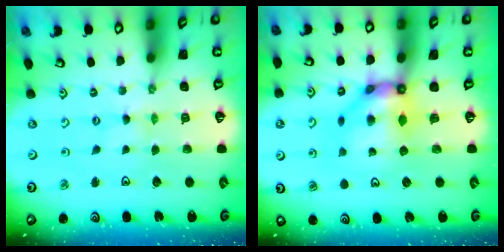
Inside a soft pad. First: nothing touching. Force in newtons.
{"total": 8.8, "press": 8.8, "slide": 0.9}